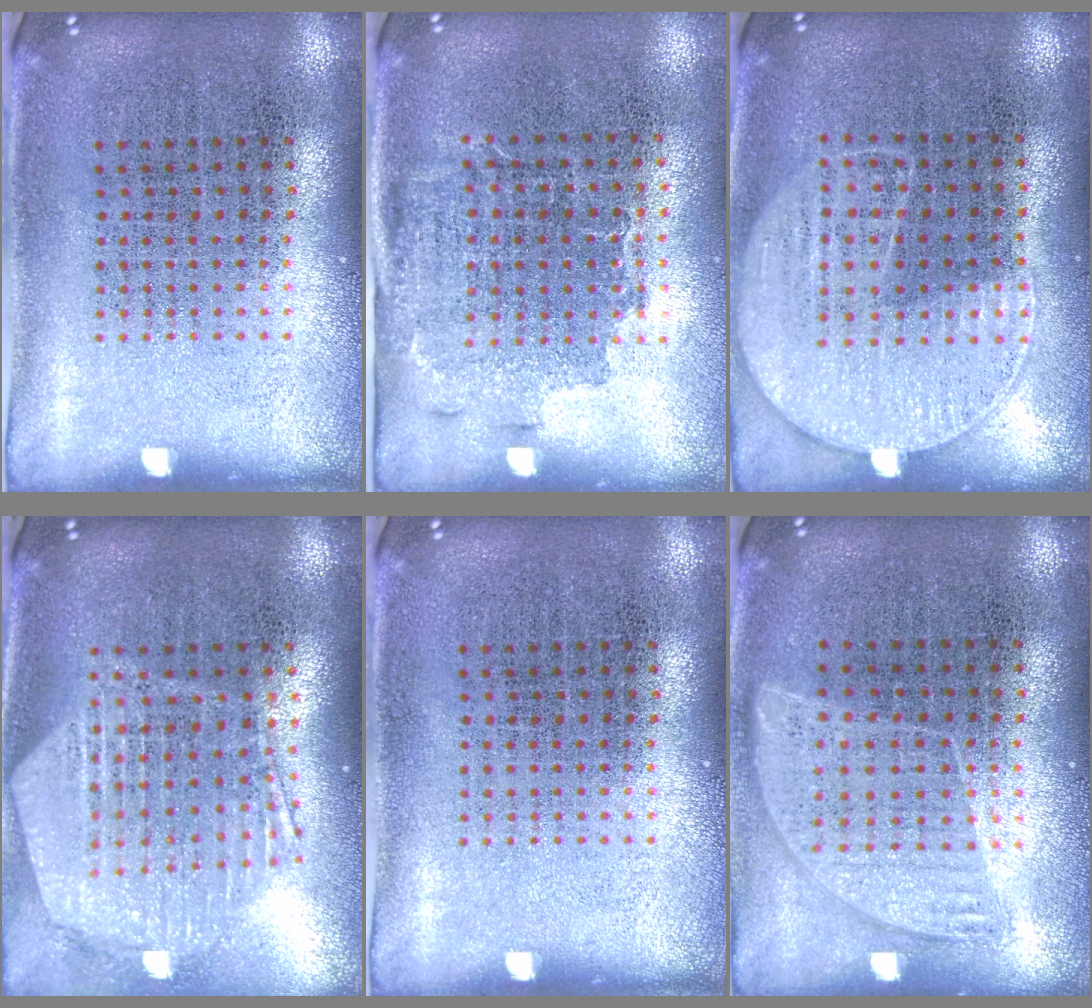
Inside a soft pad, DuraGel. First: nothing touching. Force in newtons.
{"total": 1.5, "press": 1.2, "slide": 0.9}
{"total": 1.2, "press": 1.0, "slide": 0.6}
{"total": 1.4, "press": 1.4, "slide": 0.4}
{"total": 0.0}
{"total": 0.9, "press": 0.8, "slide": 0.4}